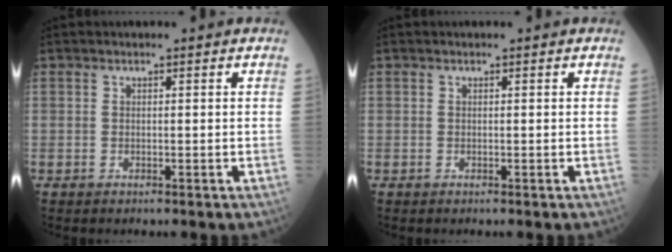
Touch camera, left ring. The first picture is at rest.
{"total": 0.0}